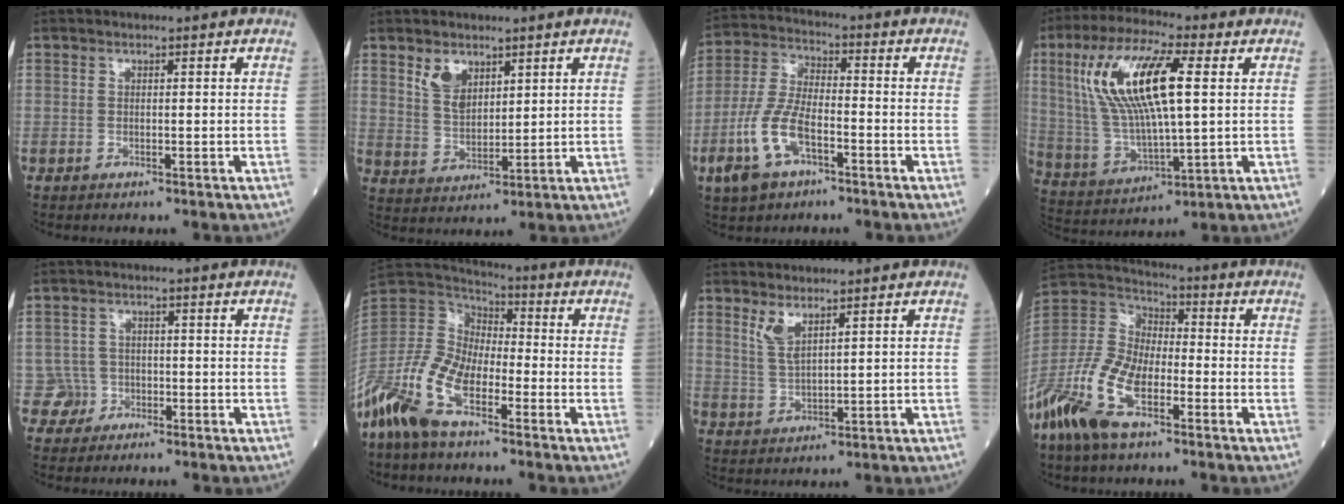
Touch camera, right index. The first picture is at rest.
{"total": 4.9, "force": [3.0, 2.7, 2.9], "torque": [-0.062, 0.001, 0.067]}
{"total": 10.1, "force": [-4.3, 4.4, 8.0], "torque": [-0.191, 0.001, -0.081]}
{"total": 16.4, "force": [4.2, 3.9, 15.3], "torque": [-0.325, 0.017, 0.084]}
{"total": 2.6, "force": [-1.5, 1.9, -0.9], "torque": [0.027, 0.012, -0.029]}
{"total": 13.5, "force": [-8.4, 5.8, 8.8], "torque": [-0.205, 0.012, -0.170]}
{"total": 3.3, "force": [2.3, 0.5, 2.3], "torque": [-0.056, -0.008, 0.056]}
{"total": 14.5, "force": [-8.2, 5.9, 10.4], "torque": [-0.246, -0.007, -0.164]}